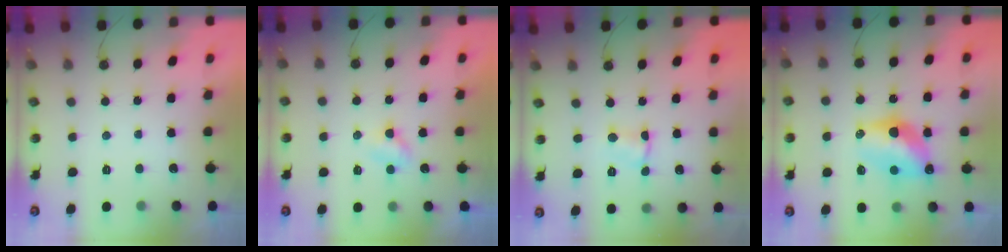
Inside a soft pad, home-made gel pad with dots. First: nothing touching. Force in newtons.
{"total": 2.7, "press": 2.6, "slide": 0.4}
{"total": 2.3, "press": 2.3, "slide": 0.3}
{"total": 11.5, "press": 11.4, "slide": 0.7}